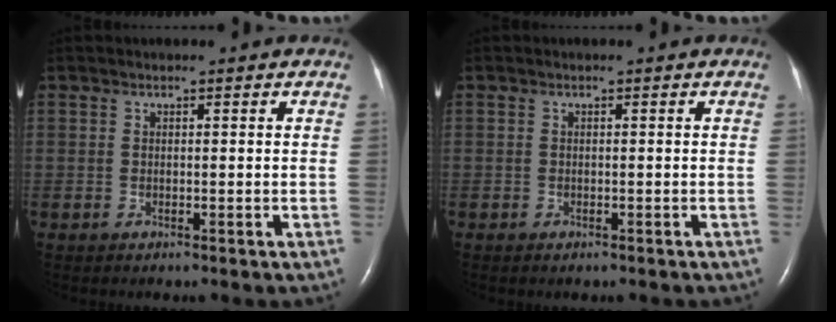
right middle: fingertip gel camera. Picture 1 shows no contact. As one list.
[{"total": 1.3, "force": [-1.0, 0.4, 0.7], "torque": [-0.012, -0.003, -0.008]}]